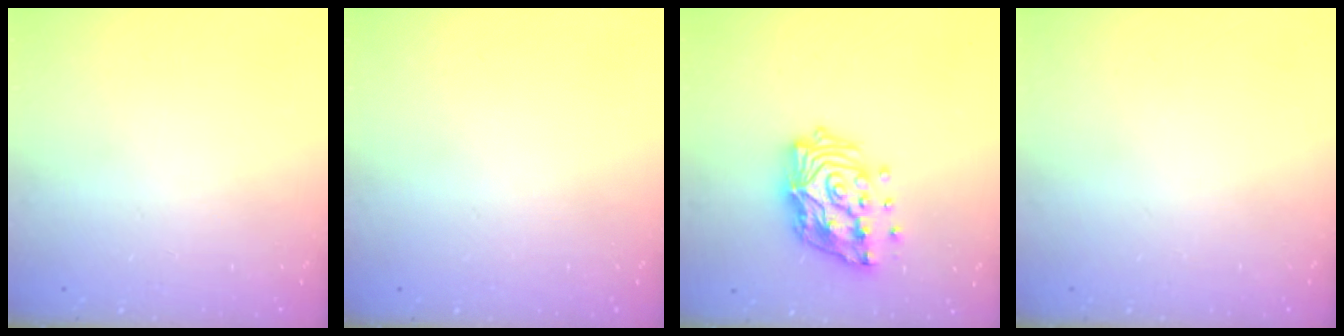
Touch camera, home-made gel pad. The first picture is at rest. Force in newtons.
{"total": 0.0}
{"total": 16.1, "press": 16.0, "slide": 2.3}
{"total": 0.0}